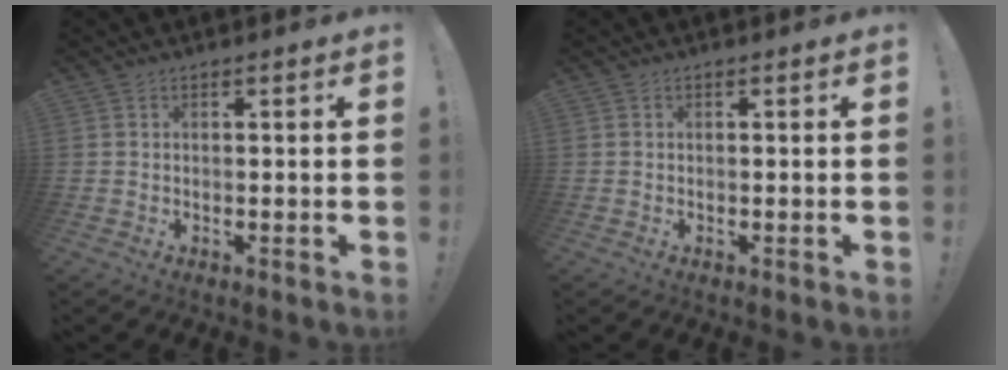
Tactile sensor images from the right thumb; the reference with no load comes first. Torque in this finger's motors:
{"motor_torque": [-0.28, 0.22, 0.11, -0.02, -0.02]}